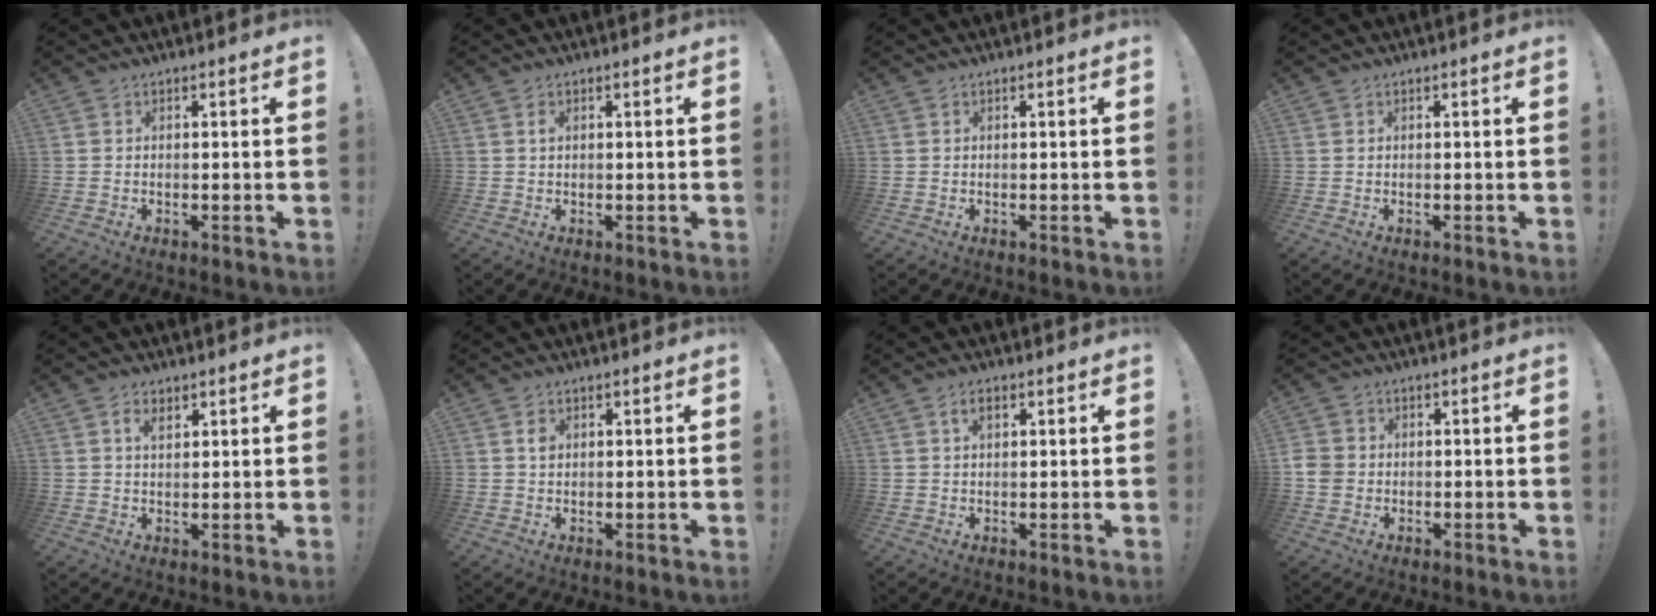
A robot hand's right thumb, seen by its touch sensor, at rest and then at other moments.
{"total": 0.9, "force": [0.2, 0.6, 0.7], "torque": [-0.014, 0.003, 0.004]}
{"total": 0.0}
{"total": 0.0}
{"total": 2.9, "force": [1.5, 1.3, 2.1], "torque": [-0.028, -0.005, 0.025]}
{"total": 1.8, "force": [0.5, 1.4, 1.0], "torque": [-0.006, -0.003, 0.005]}
{"total": 2.9, "force": [1.2, 1.4, 2.2], "torque": [-0.031, 0.000, 0.017]}
{"total": 4.4, "force": [-1.2, 3.8, 1.8], "torque": [-0.035, 0.009, -0.022]}